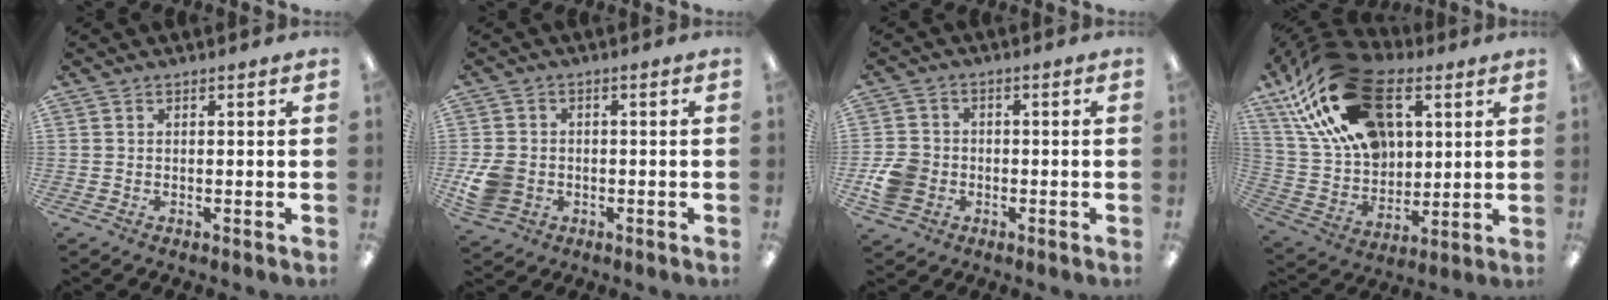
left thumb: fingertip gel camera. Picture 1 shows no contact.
{"total": 7.5, "force": [-1.9, 6.2, 3.7], "torque": [-0.078, 0.014, -0.032]}
{"total": 7.2, "force": [-1.9, 6.2, 3.1], "torque": [-0.065, 0.016, -0.033]}
{"total": 28.1, "force": [13.2, 17.2, 17.9], "torque": [-0.329, -0.050, 0.240]}